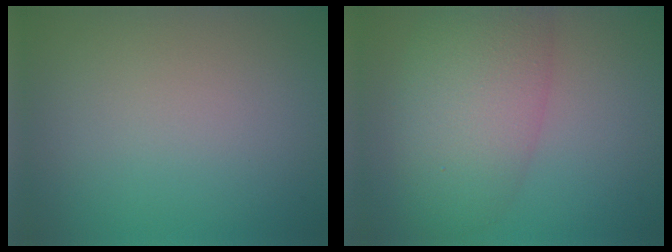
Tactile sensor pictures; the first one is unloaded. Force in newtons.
{"total": 7.4, "press": 7.4, "slide": 0.3}